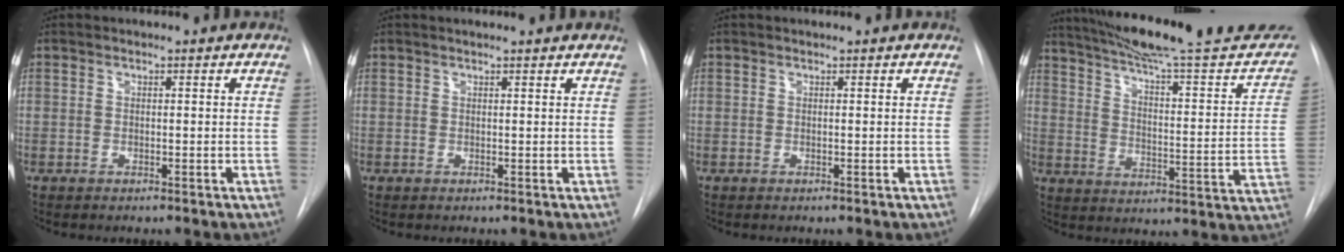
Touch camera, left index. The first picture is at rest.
{"total": 2.4, "force": [2.2, -0.1, 1.0], "torque": [-0.012, 0.012, 0.020]}
{"total": 0.5, "force": [-0.5, 0.0, 0.1], "torque": [0.000, 0.000, -0.006]}
{"total": 27.6, "force": [24.0, 3.1, 13.2], "torque": [-0.195, -0.058, 0.310]}